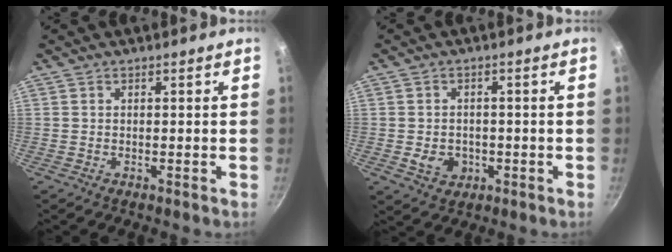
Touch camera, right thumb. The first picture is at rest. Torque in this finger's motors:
{"motor_torque": [0.38, 0.24, -0.27, 0.16, 0.00]}